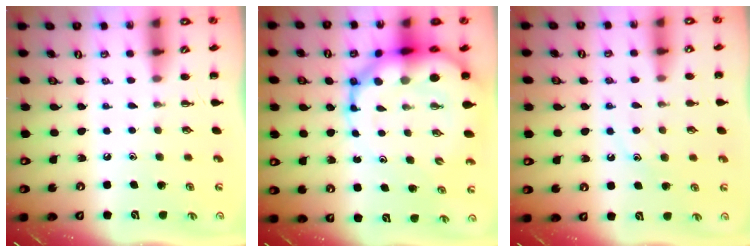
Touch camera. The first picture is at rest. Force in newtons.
{"total": 17.0, "press": 16.4, "slide": 4.4}
{"total": 10.2, "press": 10.1, "slide": 1.2}